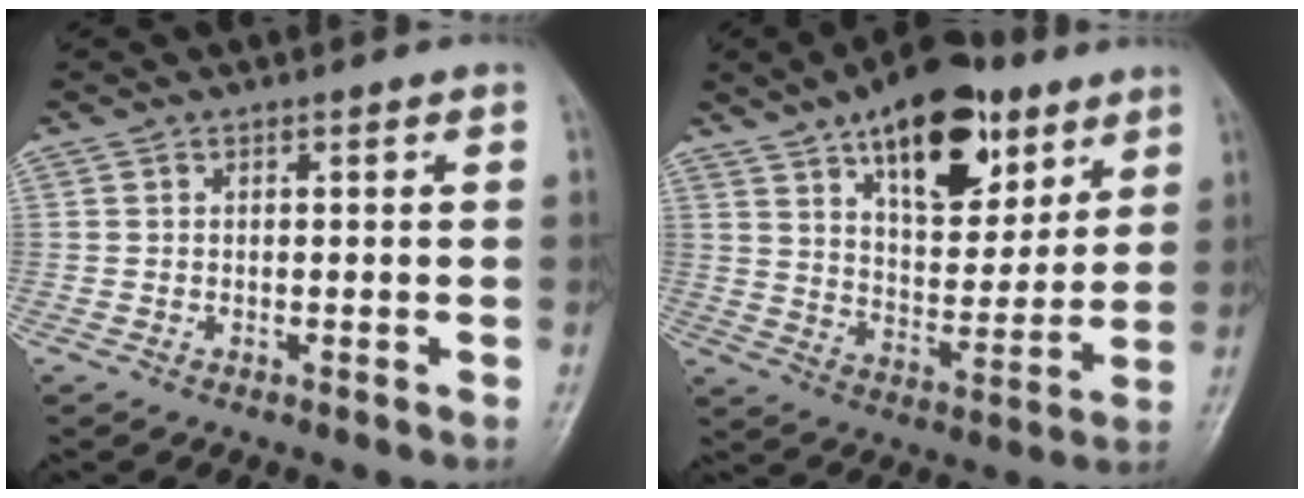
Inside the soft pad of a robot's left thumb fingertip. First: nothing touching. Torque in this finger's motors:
{"motor_torque": [0.82, 0.50, 1.30, -1.48, 0.12]}